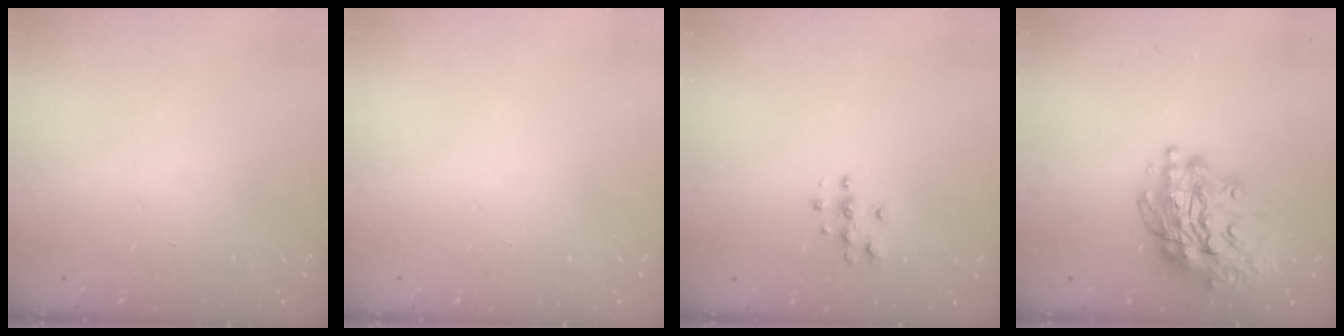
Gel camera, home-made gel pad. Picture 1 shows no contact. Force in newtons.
{"total": 0.0}
{"total": 3.6, "press": 3.6, "slide": 0.4}
{"total": 18.9, "press": 18.8, "slide": 2.2}